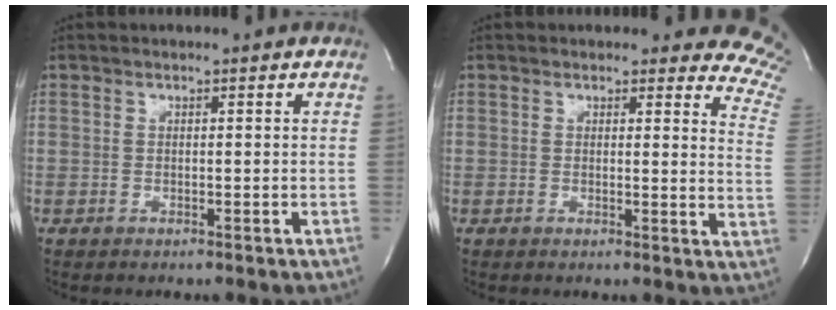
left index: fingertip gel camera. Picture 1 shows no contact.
{"total": 9.9, "force": [9.6, 2.1, 1.3], "torque": [0.024, -0.082, 0.053]}